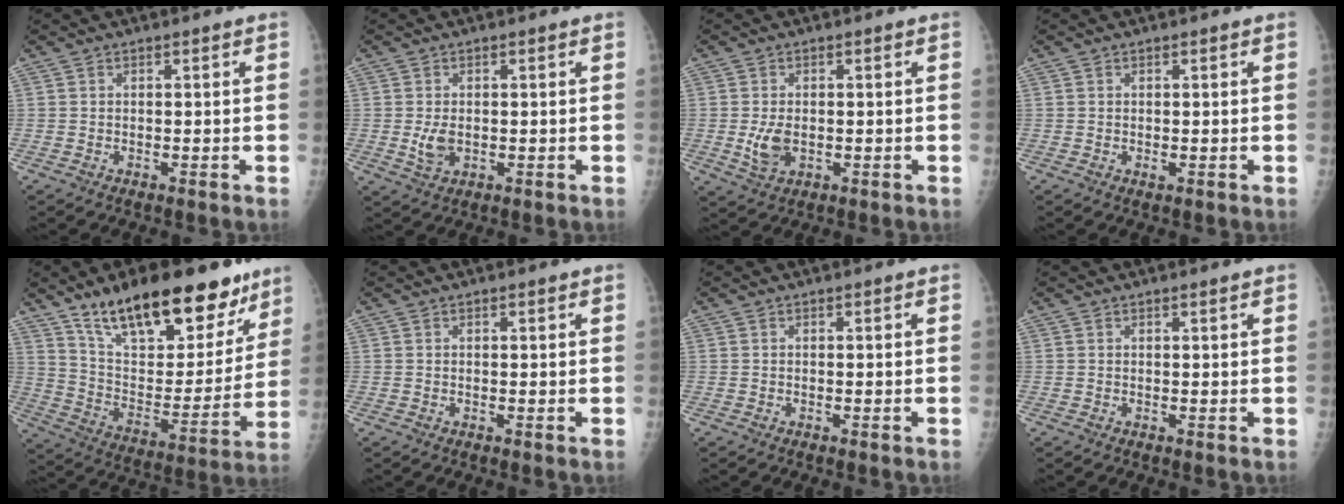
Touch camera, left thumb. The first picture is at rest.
{"total": 3.5, "force": [-0.2, 2.3, 2.7], "torque": [-0.051, -0.007, 0.000]}
{"total": 4.5, "force": [-0.5, 2.8, 3.5], "torque": [-0.067, -0.008, -0.004]}
{"total": 0.8, "force": [0.1, 0.4, 0.6], "torque": [-0.010, -0.003, 0.006]}
{"total": 26.7, "force": [18.2, 11.0, 16.2], "torque": [-0.204, -0.061, 0.292]}
{"total": 0.5, "force": [0.3, 0.2, 0.4], "torque": [-0.007, -0.001, 0.005]}
{"total": 0.0}
{"total": 0.6, "force": [0.4, 0.0, 0.3], "torque": [-0.010, -0.003, 0.009]}